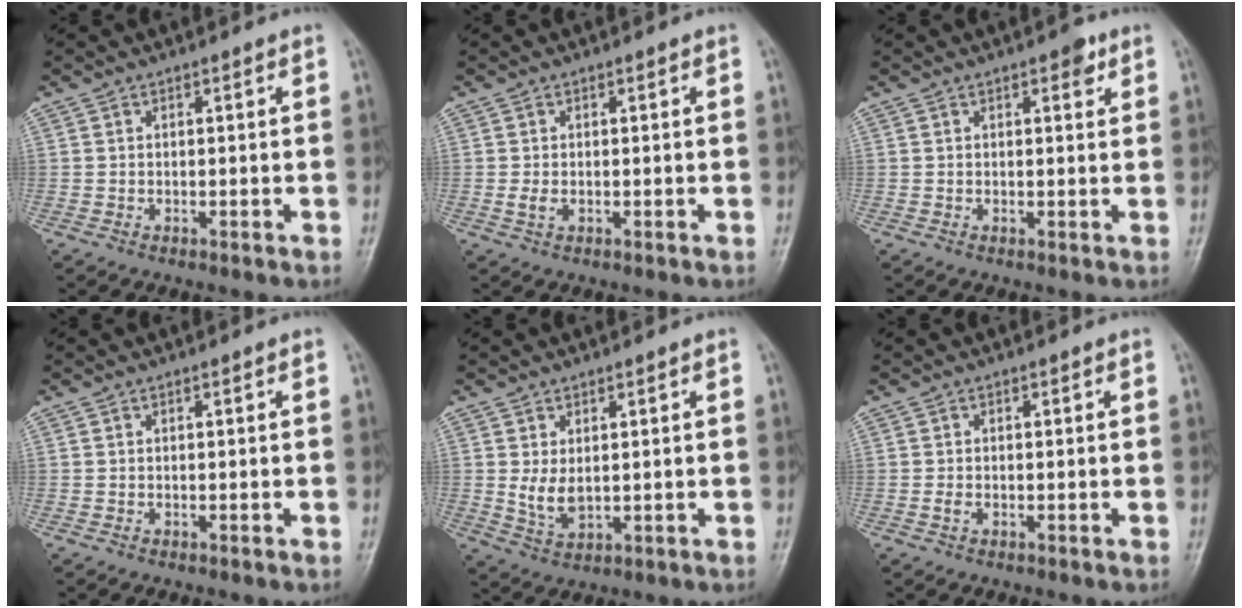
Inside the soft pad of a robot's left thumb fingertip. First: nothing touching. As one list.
[{"total": 1.7, "force": [-0.2, 1.1, 1.3], "torque": [-0.028, -0.003, -0.006]}, {"total": 2.4, "force": [1.4, 1.1, 1.7], "torque": [-0.015, -0.004, 0.015]}, {"total": 0.0}, {"total": 4.5, "force": [0.7, 2.7, 3.5], "torque": [-0.059, -0.012, 0.023]}, {"total": 1.1, "force": [-0.3, 0.8, 0.8], "torque": [-0.018, -0.002, -0.008]}]